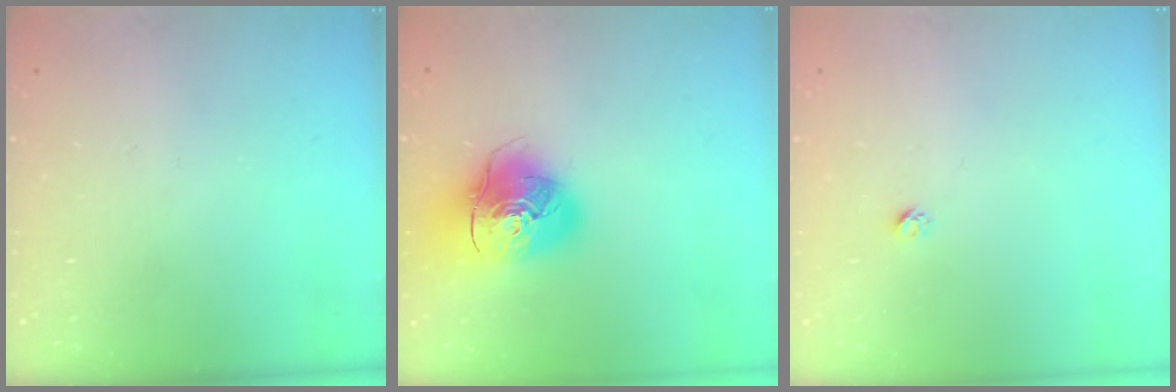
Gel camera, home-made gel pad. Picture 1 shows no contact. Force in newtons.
{"total": 15.6, "press": 15.4, "slide": 2.2}
{"total": 1.9, "press": 1.9, "slide": 0.1}